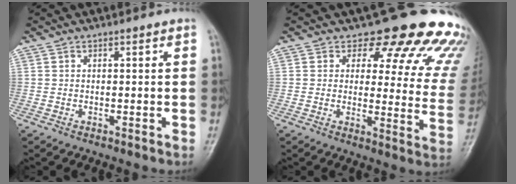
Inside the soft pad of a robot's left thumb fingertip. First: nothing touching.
{"total": 19.2, "force": [15.8, 7.9, 7.5], "torque": [-0.026, -0.107, 0.159]}